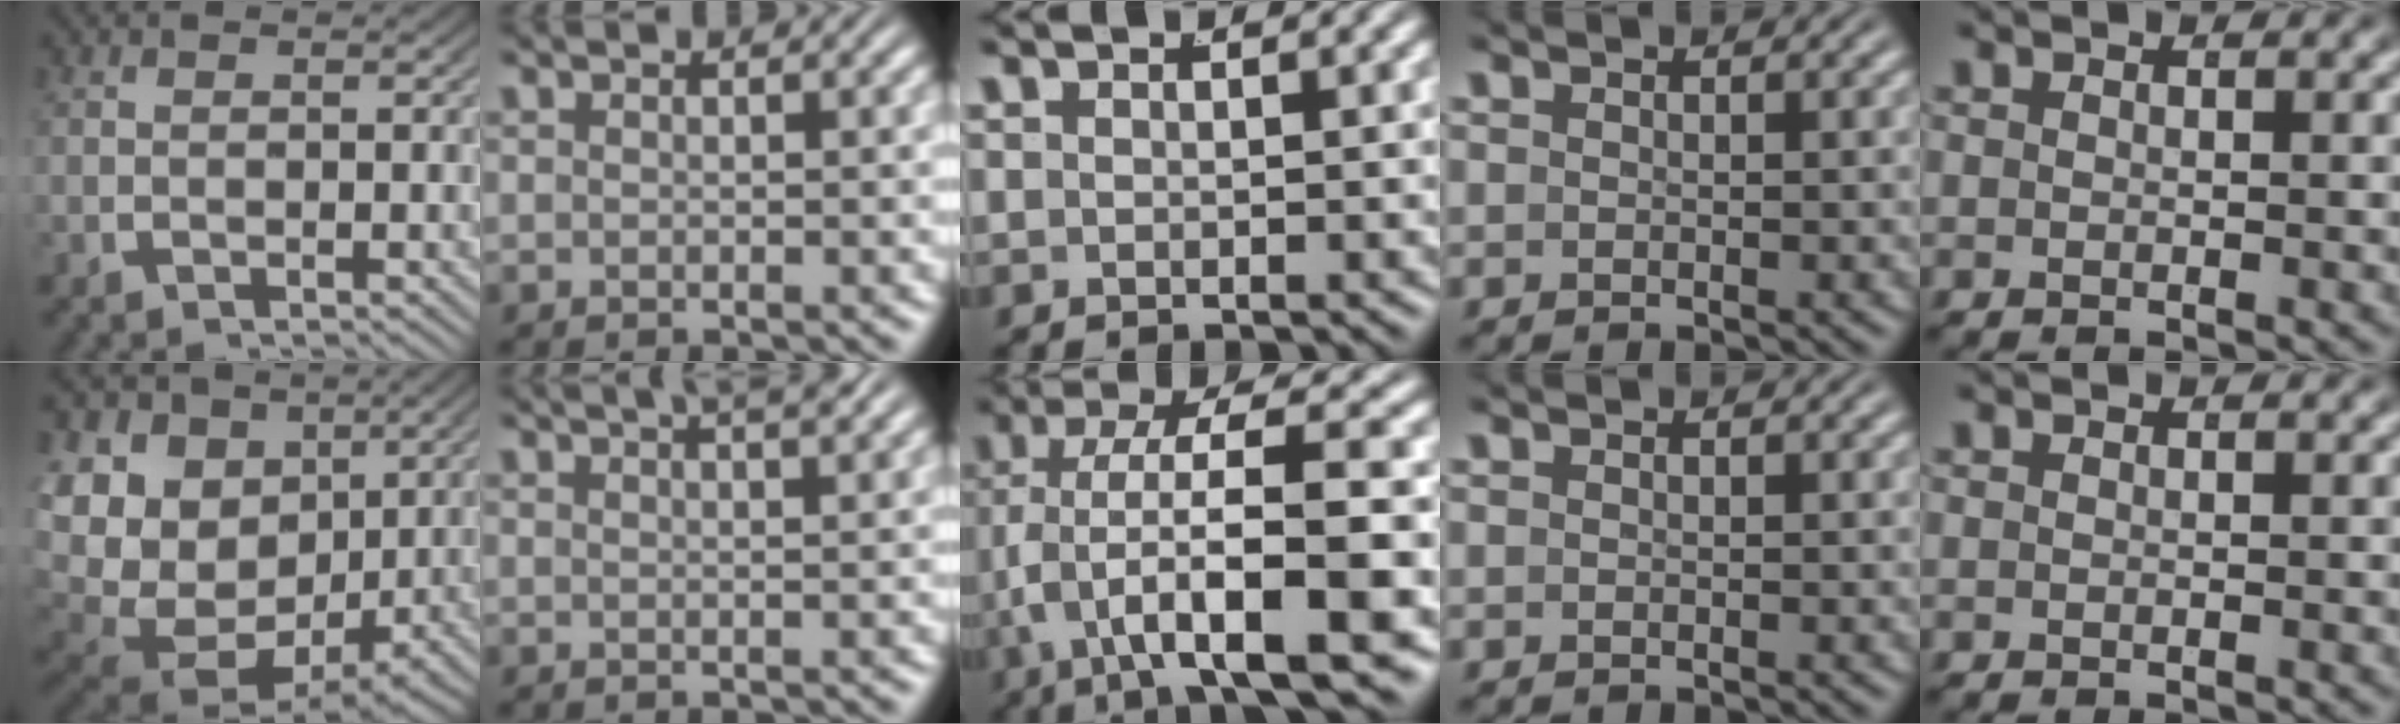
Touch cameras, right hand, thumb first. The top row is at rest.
{"thumb": {"total": 19.9, "force": [-0.7, 16.3, 11.5], "torque": [-0.285, -0.078, 0.005]}, "index": {"total": 5.0, "force": [3.4, 1.3, 3.5], "torque": [-0.033, 0.018, 0.046]}, "middle": {"total": 9.8, "force": [-3.2, 3.7, 8.5], "torque": [-0.157, -0.017, -0.041]}}